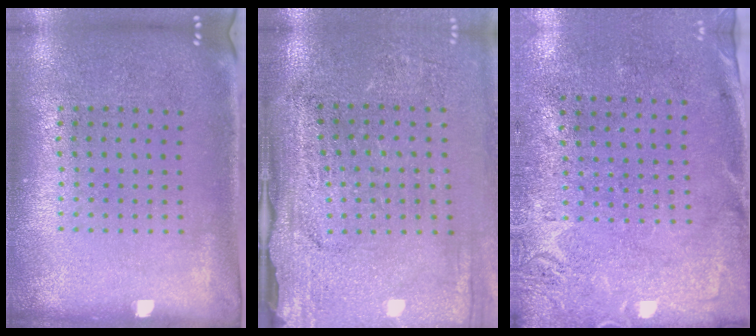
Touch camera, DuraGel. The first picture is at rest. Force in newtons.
{"total": 3.4, "press": 3.1, "slide": 1.3}
{"total": 2.8, "press": 2.2, "slide": 1.8}